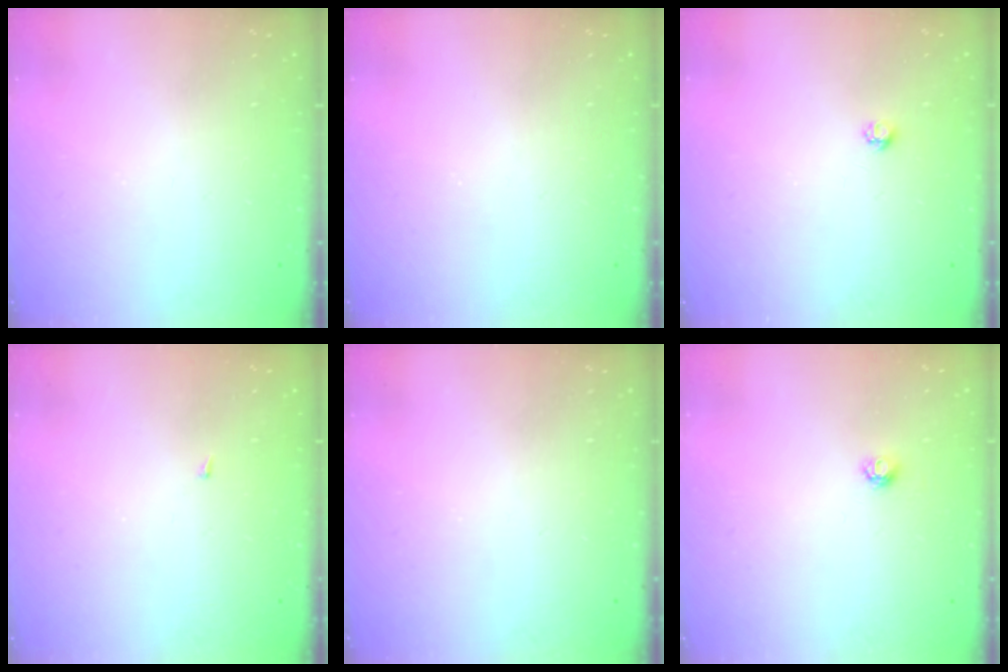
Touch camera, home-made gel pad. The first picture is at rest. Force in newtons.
{"total": 0.0}
{"total": 2.7, "press": 2.7, "slide": 0.4}
{"total": 1.4, "press": 1.3, "slide": 0.1}
{"total": 0.0}
{"total": 3.8, "press": 3.8, "slide": 0.5}